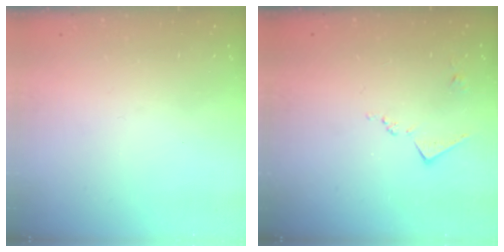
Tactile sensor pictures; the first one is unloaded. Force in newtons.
{"total": 6.9, "press": 6.8, "slide": 0.8}